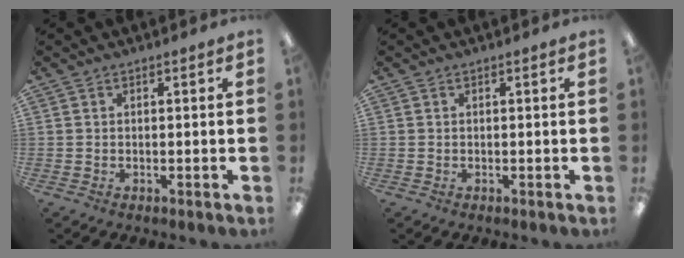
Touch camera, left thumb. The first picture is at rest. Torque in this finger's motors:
{"motor_torque": [0.01, -0.01, 0.02, -0.02, 0.00]}